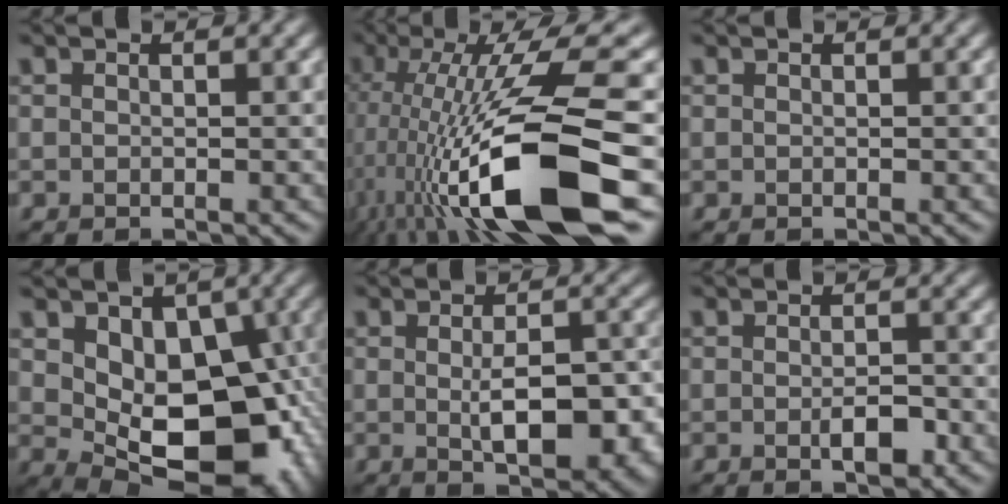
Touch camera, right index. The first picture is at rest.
{"total": 15.2, "force": [-4.1, 4.1, 14.1], "torque": [-0.256, -0.003, -0.064]}
{"total": 0.0}
{"total": 12.4, "force": [0.1, 8.1, 9.5], "torque": [-0.112, -0.025, 0.017]}
{"total": 7.0, "force": [-1.0, 3.0, 6.2], "torque": [-0.094, -0.012, -0.008]}
{"total": 2.2, "force": [-0.8, 0.8, 1.9], "torque": [-0.030, -0.002, -0.012]}